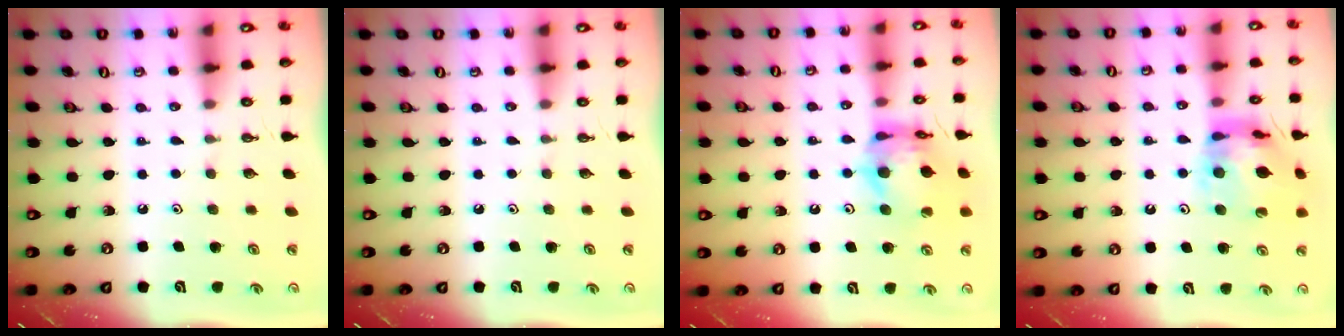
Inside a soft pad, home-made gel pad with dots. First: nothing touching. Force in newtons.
{"total": 0.0}
{"total": 13.6, "press": 13.5, "slide": 1.7}
{"total": 14.4, "press": 14.3, "slide": 1.8}